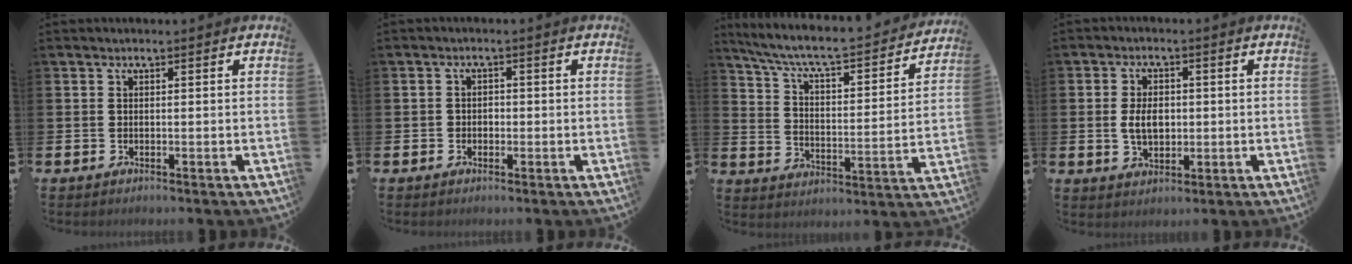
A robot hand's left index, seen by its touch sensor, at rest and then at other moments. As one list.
[{"total": 1.3, "force": [-0.4, 1.1, 0.4], "torque": [-0.006, 0.004, -0.012]}, {"total": 6.8, "force": [6.2, 1.1, 2.7], "torque": [-0.090, -0.048, 0.099]}, {"total": 4.3, "force": [0.2, 2.8, 3.2], "torque": [-0.046, 0.003, -0.003]}]